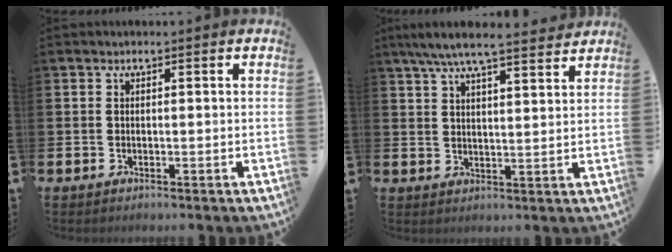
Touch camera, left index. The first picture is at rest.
{"total": 6.8, "force": [6.3, 0.4, 2.7], "torque": [-0.067, -0.024, 0.112]}